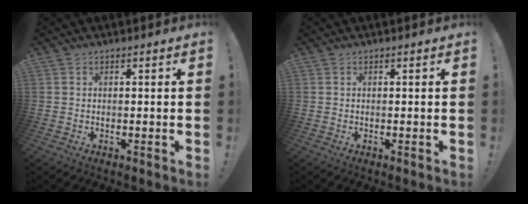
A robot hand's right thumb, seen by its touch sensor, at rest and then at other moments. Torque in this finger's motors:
{"motor_torque": [-0.07, -0.02, 0.06, -0.03, 0.03]}